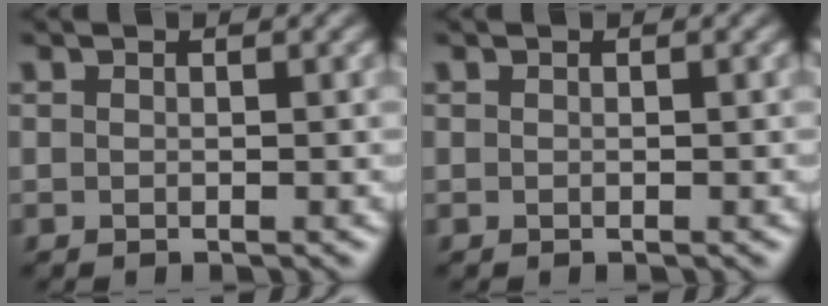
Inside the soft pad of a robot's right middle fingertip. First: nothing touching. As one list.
[{"total": 0.0}]